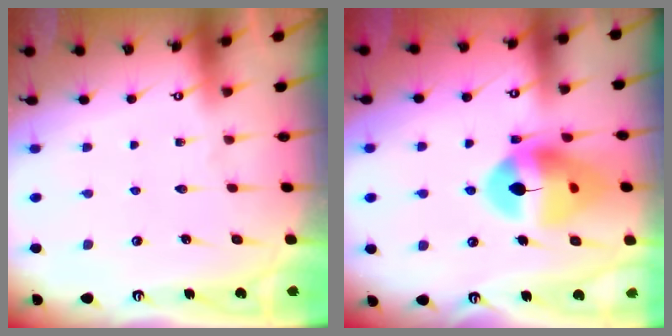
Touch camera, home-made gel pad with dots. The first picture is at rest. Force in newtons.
{"total": 14.3, "press": 14.2, "slide": 1.4}